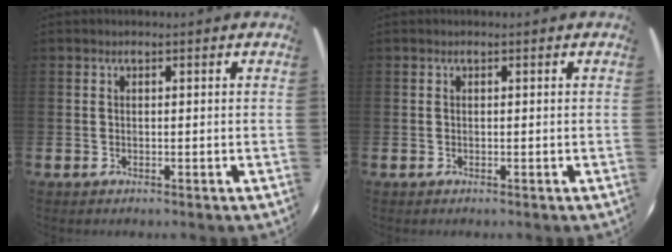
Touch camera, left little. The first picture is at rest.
{"total": 0.0}